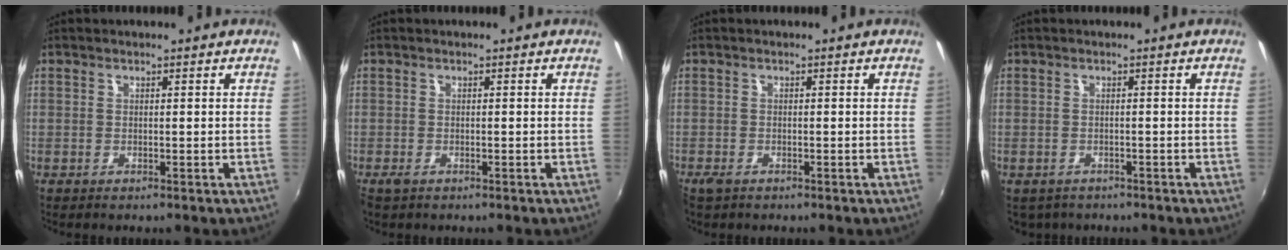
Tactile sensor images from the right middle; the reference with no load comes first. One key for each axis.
{"total": 1.4, "fx": -0.9, "fy": 0.6, "fz": 0.7, "tx": -0.016, "ty": -0.005, "tz": -0.018}
{"total": 1.8, "fx": -1.4, "fy": 0.8, "fz": 0.9, "tx": -0.020, "ty": -0.006, "tz": -0.027}
{"total": 2.8, "fx": -2.1, "fy": 1.7, "fz": 0.9, "tx": -0.022, "ty": -0.010, "tz": -0.026}